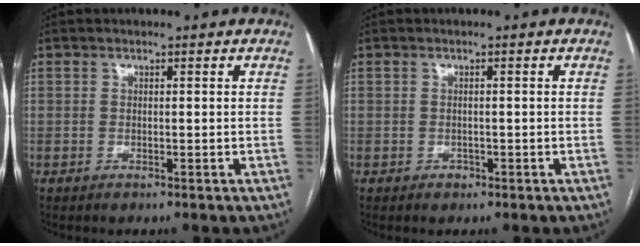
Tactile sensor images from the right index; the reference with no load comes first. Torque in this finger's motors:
{"motor_torque": [0.02, 0.01, -0.08, -0.04]}